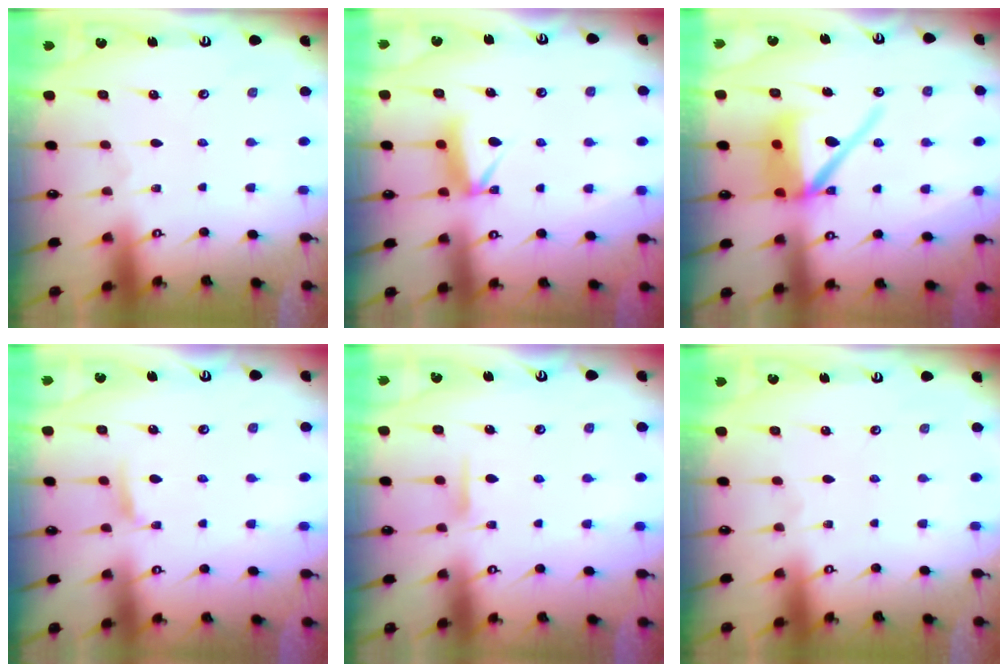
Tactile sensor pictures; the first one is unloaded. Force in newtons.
{"total": 7.6, "press": 7.5, "slide": 0.9}
{"total": 11.9, "press": 11.8, "slide": 1.5}
{"total": 5.0, "press": 4.9, "slide": 0.7}
{"total": 4.9, "press": 4.8, "slide": 0.6}
{"total": 0.0}